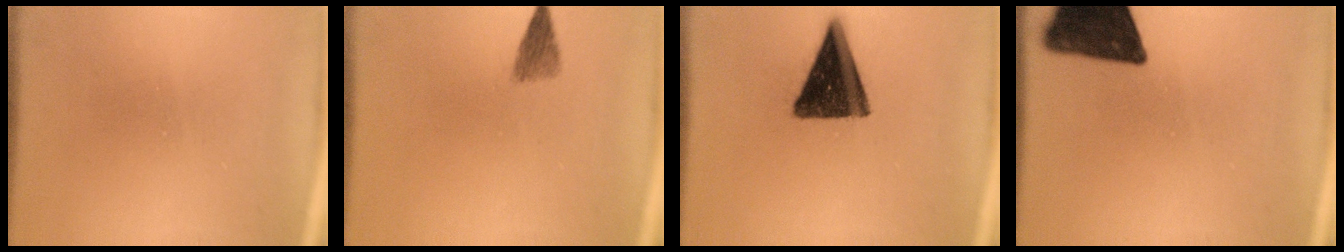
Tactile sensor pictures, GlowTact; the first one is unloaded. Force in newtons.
{"total": 2.2}
{"total": 14.2}
{"total": 14.8}